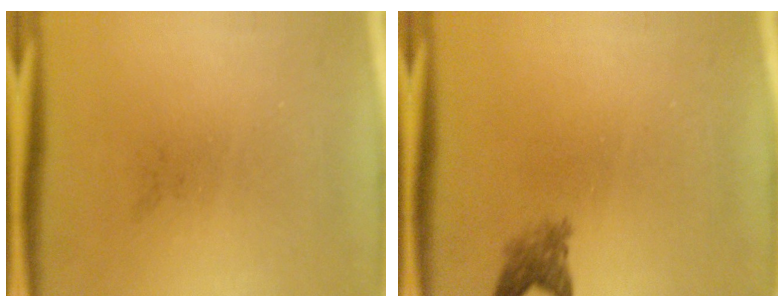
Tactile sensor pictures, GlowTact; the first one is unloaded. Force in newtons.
{"total": 2.4}